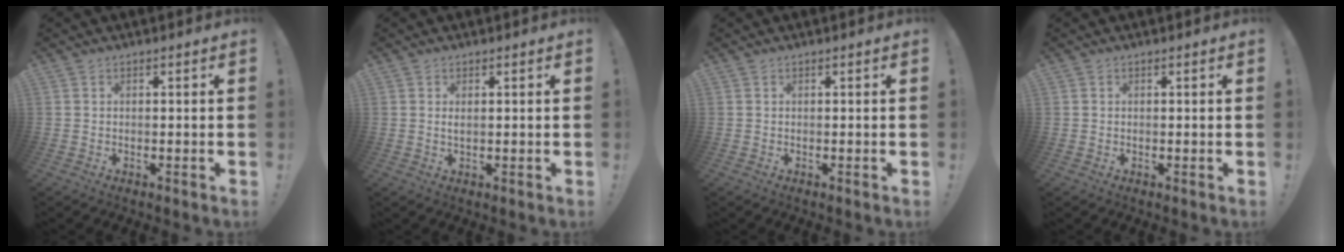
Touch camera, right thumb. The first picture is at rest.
{"total": 1.3, "force": [0.4, 0.3, 1.2], "torque": [-0.024, 0.002, 0.006]}
{"total": 0.0}
{"total": 0.5, "force": [0.0, 0.5, -0.1], "torque": [-0.003, 0.004, 0.002]}